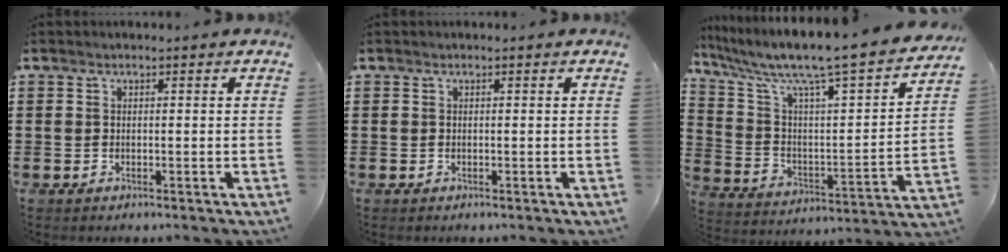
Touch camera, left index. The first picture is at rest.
{"total": 0.0}
{"total": 8.4, "force": [6.9, 0.3, 4.7], "torque": [-0.125, -0.062, 0.104]}